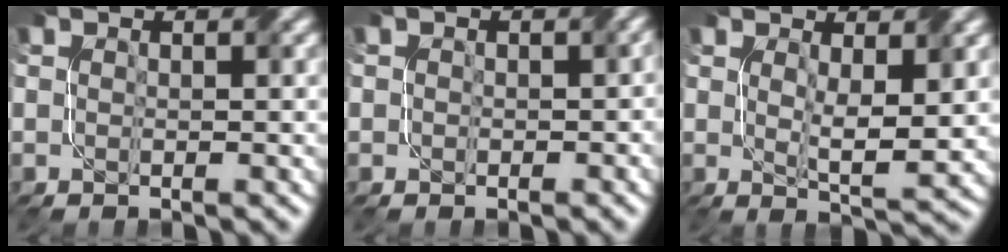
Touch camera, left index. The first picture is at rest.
{"total": 1.1, "force": [0.0, 1.0, 0.4], "torque": [-0.003, -0.003, -0.003]}
{"total": 3.8, "force": [1.0, 1.0, 3.5], "torque": [-0.066, -0.009, 0.022]}